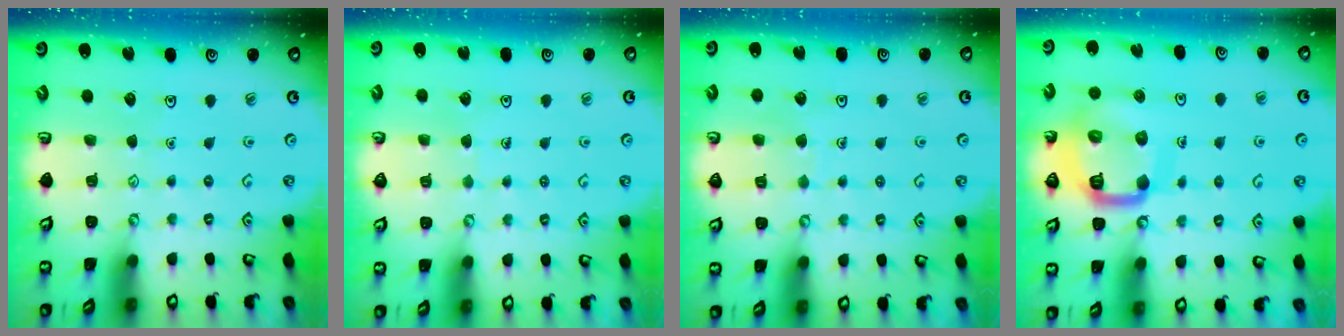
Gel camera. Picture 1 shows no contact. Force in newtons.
{"total": 2.5, "press": 2.5, "slide": 0.2}
{"total": 4.0, "press": 3.9, "slide": 0.3}
{"total": 16.6, "press": 16.5, "slide": 1.6}